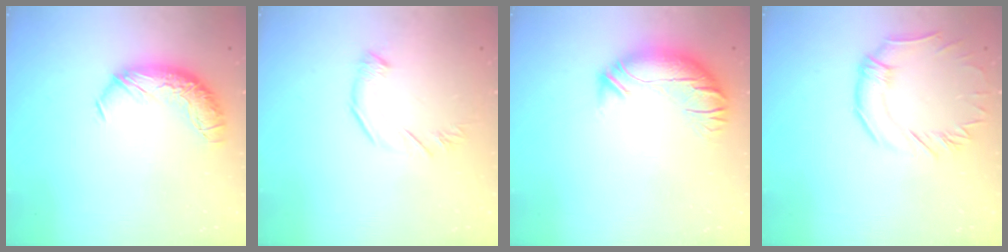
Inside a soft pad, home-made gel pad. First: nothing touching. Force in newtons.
{"total": 4.3, "press": 4.2, "slide": 0.6}
{"total": 2.6, "press": 0.9, "slide": 2.5}
{"total": 0.9, "press": 0.2, "slide": 0.9}